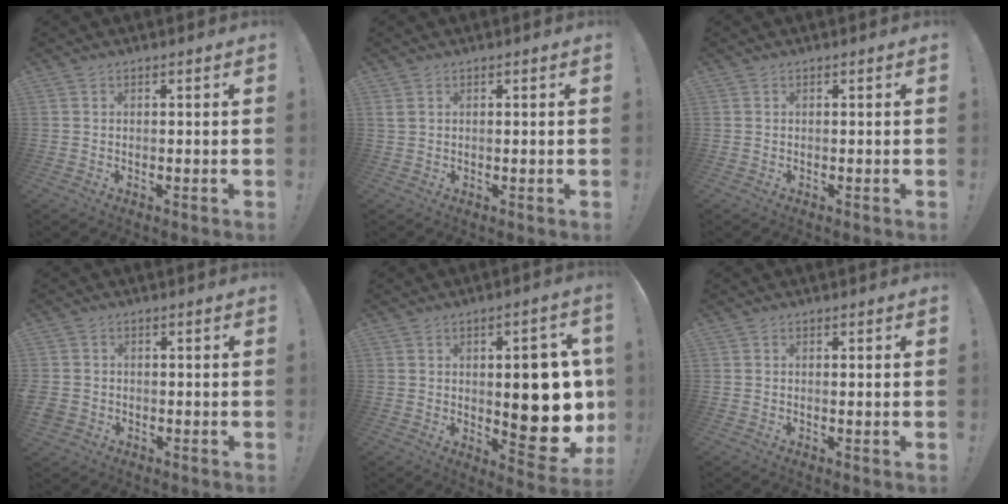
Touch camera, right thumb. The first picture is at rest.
{"total": 1.3, "force": [0.6, 0.5, 1.1], "torque": [-0.023, 0.002, 0.011]}
{"total": 0.0}
{"total": 2.8, "force": [-0.9, 2.5, 1.0], "torque": [-0.024, 0.003, -0.016]}
{"total": 14.9, "force": [0.2, 6.8, 13.3], "torque": [-0.159, -0.006, 0.013]}
{"total": 0.7, "force": [0.0, -0.2, 0.7], "torque": [-0.013, -0.001, 0.001]}